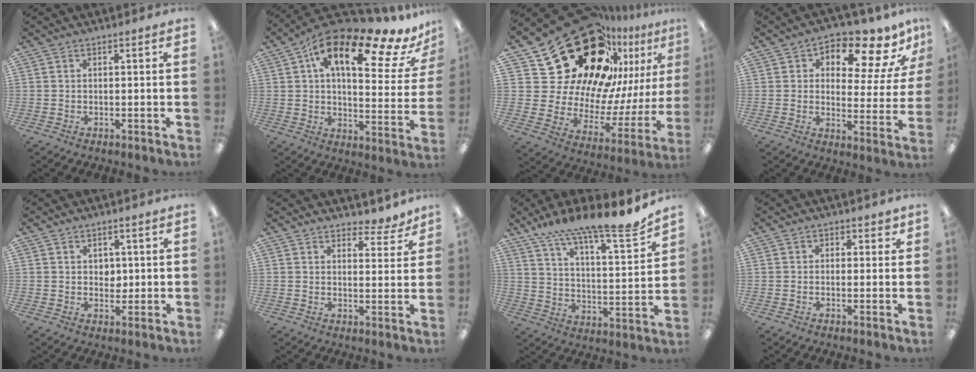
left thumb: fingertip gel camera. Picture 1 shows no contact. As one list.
[{"total": 19.6, "force": [11.4, 7.4, 14.1], "torque": [-0.226, -0.054, 0.182]}, {"total": 33.0, "force": [20.2, 19.5, 17.3], "torque": [-0.249, -0.164, 0.404]}, {"total": 10.5, "force": [7.4, 4.7, 5.8], "torque": [-0.087, -0.056, 0.127]}, {"total": 2.9, "force": [1.0, 2.3, 1.4], "torque": [-0.016, -0.001, 0.013]}, {"total": 5.0, "force": [4.3, 2.2, 1.3], "torque": [-0.006, -0.027, 0.073]}, {"total": 15.6, "force": [14.0, 1.8, 6.7], "torque": [-0.117, -0.107, 0.236]}, {"total": 1.7, "force": [0.5, 1.5, 0.6], "torque": [-0.004, 0.003, 0.006]}]